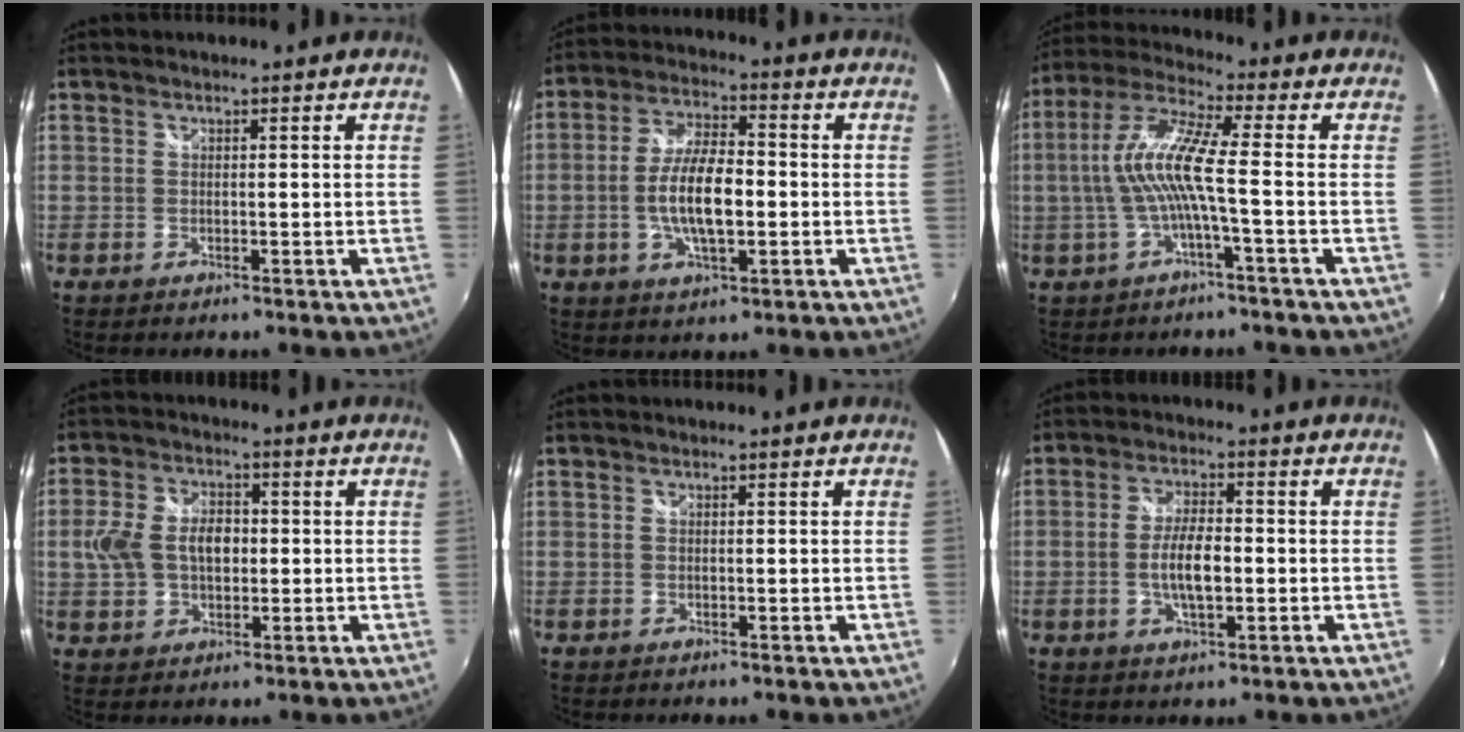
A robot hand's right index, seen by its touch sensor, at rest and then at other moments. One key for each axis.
{"total": 10.3, "fx": -1.7, "fy": 3.7, "fz": 9.4, "tx": -0.187, "ty": 0.004, "tz": -0.031}
{"total": 9.6, "fx": -1.7, "fy": 0.1, "fz": 9.5, "tx": -0.195, "ty": 0.006, "tz": -0.028}
{"total": 9.2, "fx": 0.1, "fy": 6.3, "fz": 6.7, "tx": -0.139, "ty": 0.017, "tz": 0.004}
{"total": 0.0}
{"total": 6.5, "fx": -1.2, "fy": 2.2, "fz": 6.0, "tx": -0.117, "ty": 0.001, "tz": -0.021}